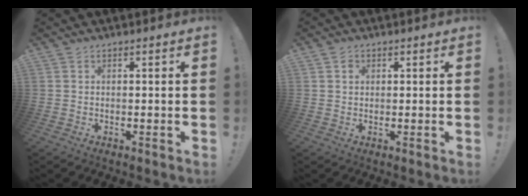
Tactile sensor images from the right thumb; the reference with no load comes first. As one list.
[{"total": 1.3, "force": [0.6, 1.0, 0.5], "torque": [0.003, -0.004, 0.008]}]